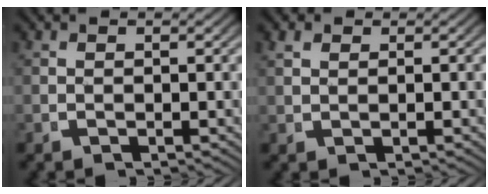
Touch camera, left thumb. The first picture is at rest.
{"total": 1.3, "force": [1.0, 0.7, 0.5], "torque": [-0.007, -0.001, 0.025]}